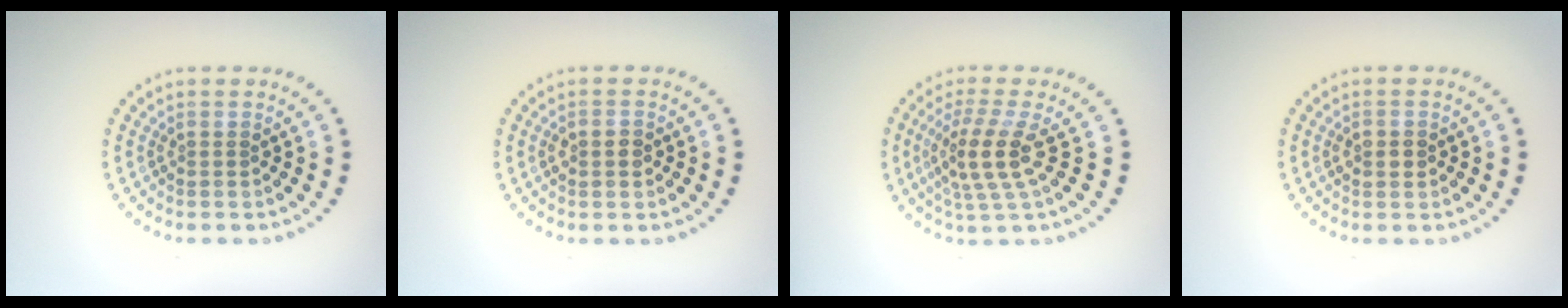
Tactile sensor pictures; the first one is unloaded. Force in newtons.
{"total": 1.3, "press": 1.3, "slide": 0.3}
{"total": 3.9, "press": 3.2, "slide": 2.3}
{"total": 1.8, "press": 1.8, "slide": 0.1}